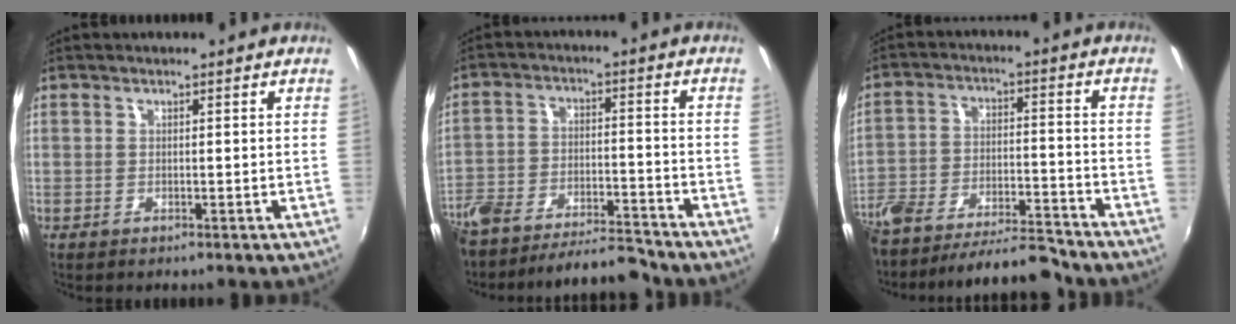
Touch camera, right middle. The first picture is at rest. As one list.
[{"total": 14.1, "force": [-12.7, 3.3, 5.3], "torque": [-0.128, -0.005, -0.204]}, {"total": 16.2, "force": [-14.1, 3.9, 7.0], "torque": [-0.154, -0.018, -0.218]}]